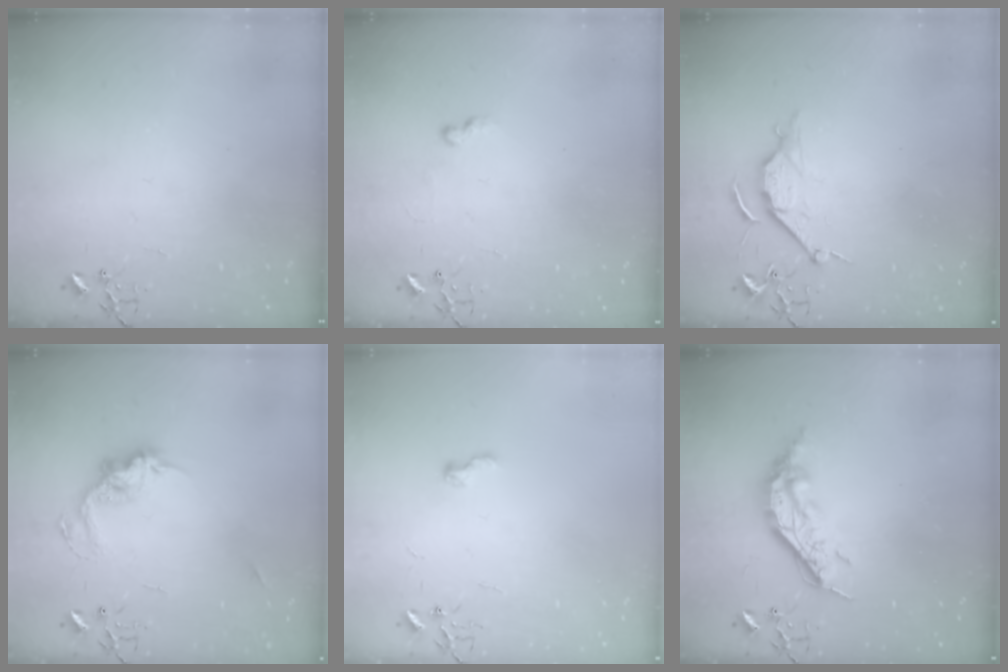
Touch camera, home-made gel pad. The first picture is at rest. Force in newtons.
{"total": 5.4, "press": 5.4, "slide": 0.6}
{"total": 6.8, "press": 6.8, "slide": 0.7}
{"total": 13.5, "press": 13.5, "slide": 0.7}
{"total": 5.0, "press": 5.0, "slide": 0.6}
{"total": 15.5, "press": 15.5, "slide": 0.6}